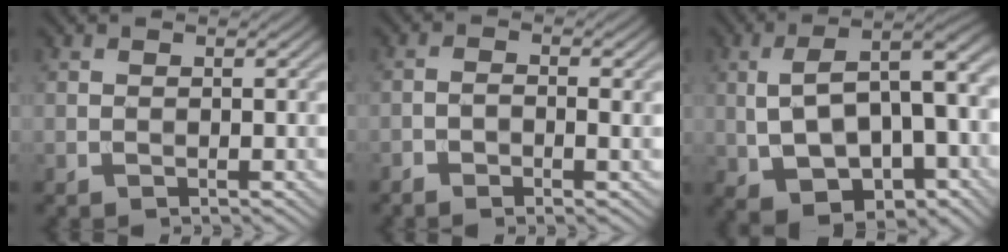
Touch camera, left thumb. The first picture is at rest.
{"total": 2.7, "force": [-1.3, 0.7, 2.3], "torque": [-0.045, -0.001, -0.025]}
{"total": 13.0, "force": [-0.6, 6.9, 11.0], "torque": [-0.208, -0.004, -0.002]}